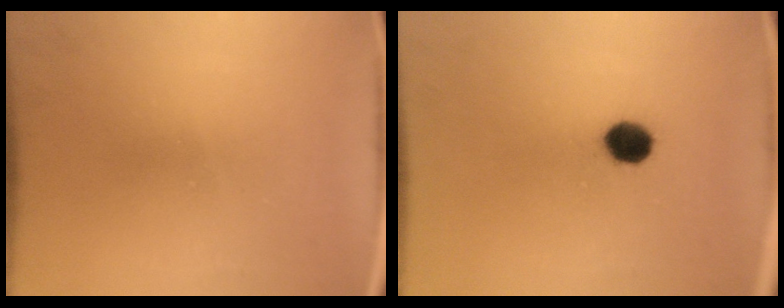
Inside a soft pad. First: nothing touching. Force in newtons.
{"total": 5.2}